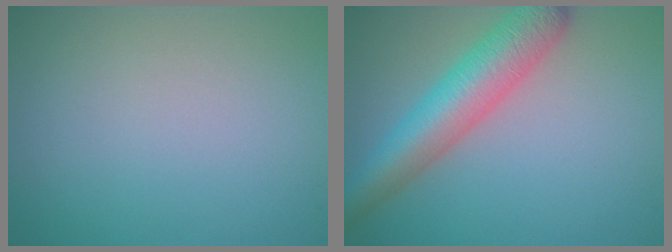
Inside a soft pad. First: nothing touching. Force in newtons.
{"total": 6.6, "press": 6.6, "slide": 0.2}